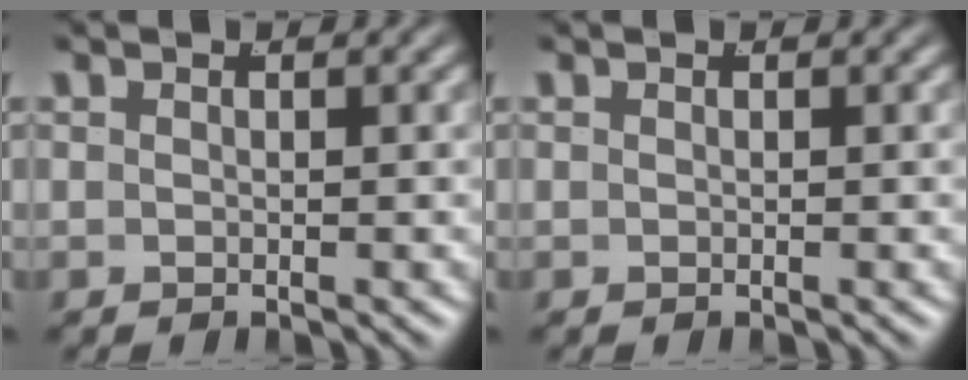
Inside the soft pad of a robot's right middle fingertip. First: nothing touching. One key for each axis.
{"total": 0.0}